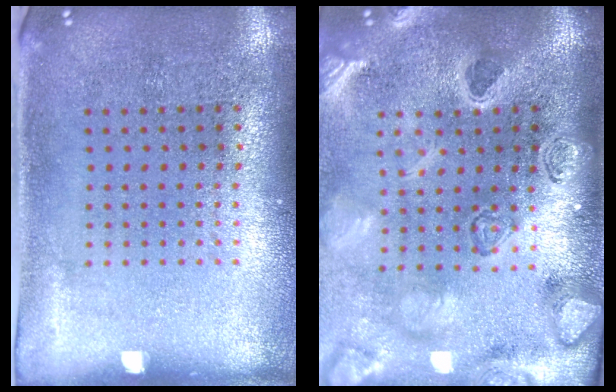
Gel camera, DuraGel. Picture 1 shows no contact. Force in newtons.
{"total": 4.1, "press": 3.2, "slide": 2.5}